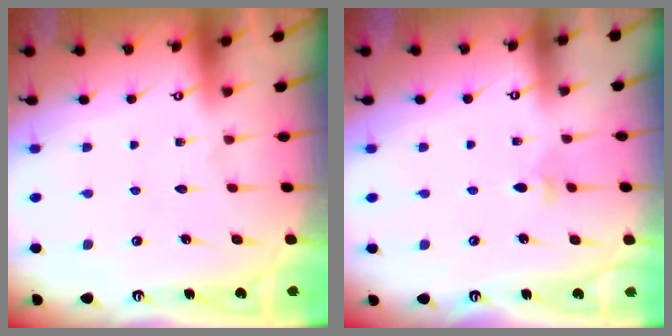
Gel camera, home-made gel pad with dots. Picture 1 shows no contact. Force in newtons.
{"total": 3.7, "press": 3.5, "slide": 0.9}